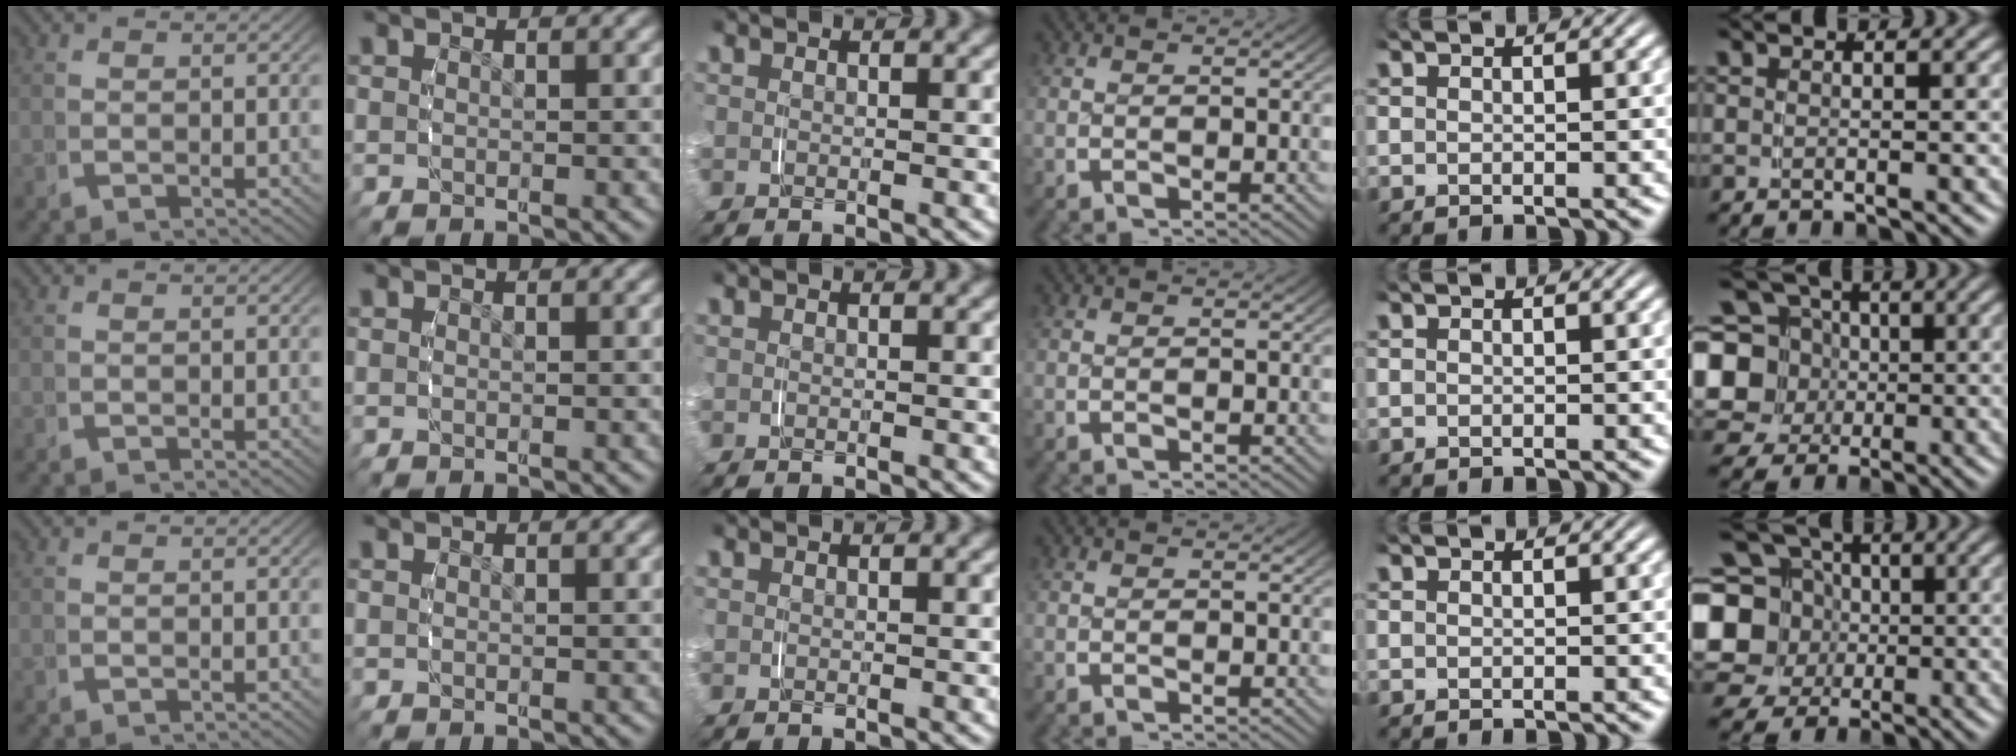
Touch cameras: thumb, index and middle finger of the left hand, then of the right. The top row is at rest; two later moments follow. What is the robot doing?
{"motion": "grasp_and_lifting", "object": "toothpaste"}